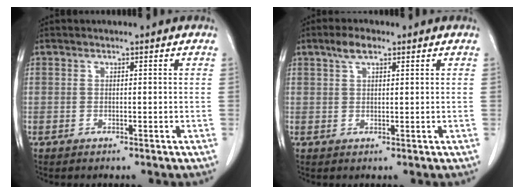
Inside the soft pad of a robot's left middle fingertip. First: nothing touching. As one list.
[{"total": 3.0, "force": [1.9, 1.1, 2.1], "torque": [-0.044, 0.009, 0.037]}]